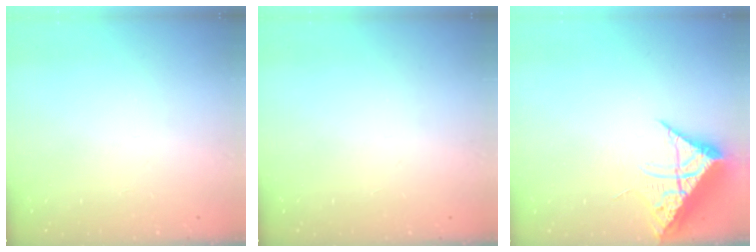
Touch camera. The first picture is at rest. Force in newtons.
{"total": 0.0}
{"total": 9.7, "press": 9.7, "slide": 1.0}